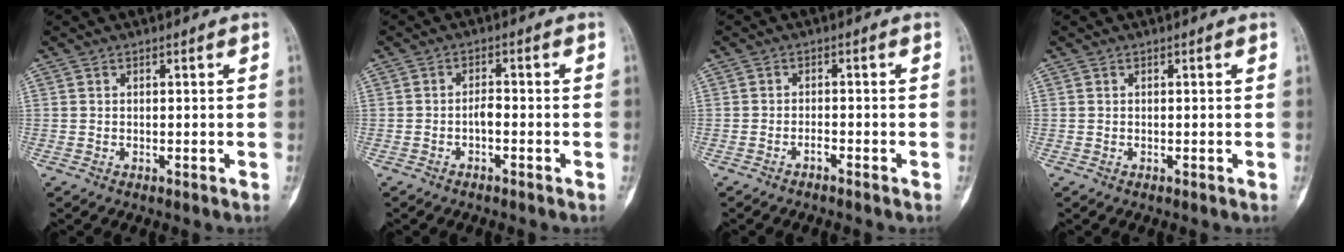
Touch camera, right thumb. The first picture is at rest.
{"total": 1.9, "force": [-0.8, 0.7, 1.5], "torque": [-0.021, 0.012, -0.018]}
{"total": 1.2, "force": [-1.1, 0.1, 0.6], "torque": [-0.015, 0.014, -0.019]}
{"total": 0.0}